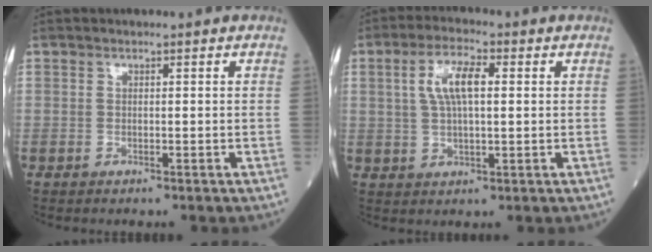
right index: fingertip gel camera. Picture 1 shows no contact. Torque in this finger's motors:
{"motor_torque": [0.30, 0.24, 0.18, 0.07]}